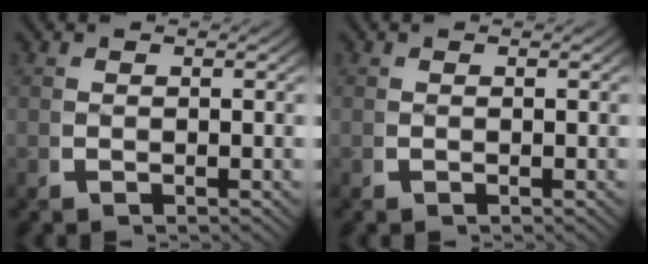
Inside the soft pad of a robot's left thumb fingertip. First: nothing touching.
{"total": 0.0}